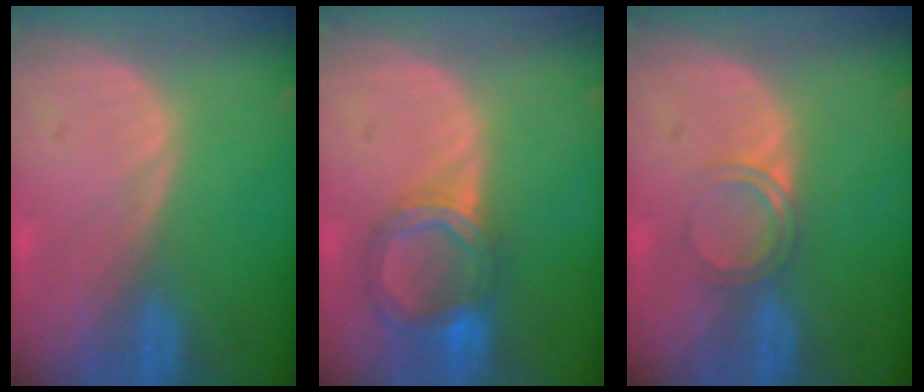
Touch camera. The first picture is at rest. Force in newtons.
{"total": 6.4, "press": 5.8, "slide": 2.7}
{"total": 2.8, "press": 2.8, "slide": 0.2}